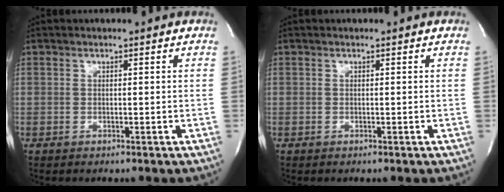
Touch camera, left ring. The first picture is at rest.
{"total": 0.0}